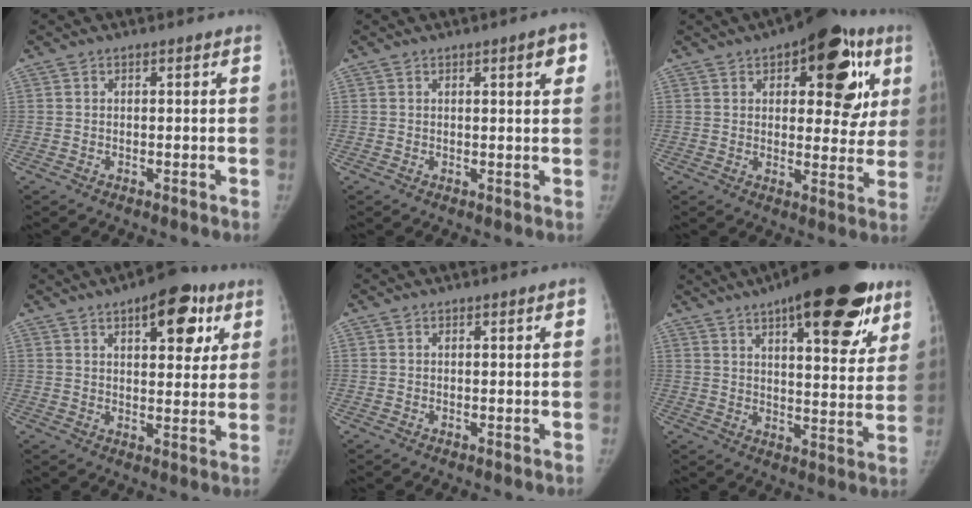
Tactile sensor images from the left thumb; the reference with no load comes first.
{"total": 3.9, "force": [1.7, 0.8, 3.4], "torque": [-0.036, -0.003, 0.020]}
{"total": 19.1, "force": [7.7, 9.0, 15.0], "torque": [-0.134, -0.006, 0.095]}
{"total": 12.0, "force": [5.9, 5.5, 9.0], "torque": [-0.076, -0.013, 0.076]}
{"total": 1.1, "force": [0.4, 0.0, 1.0], "torque": [-0.019, 0.002, 0.005]}
{"total": 24.3, "force": [14.0, 8.3, 18.1], "torque": [-0.223, -0.026, 0.197]}